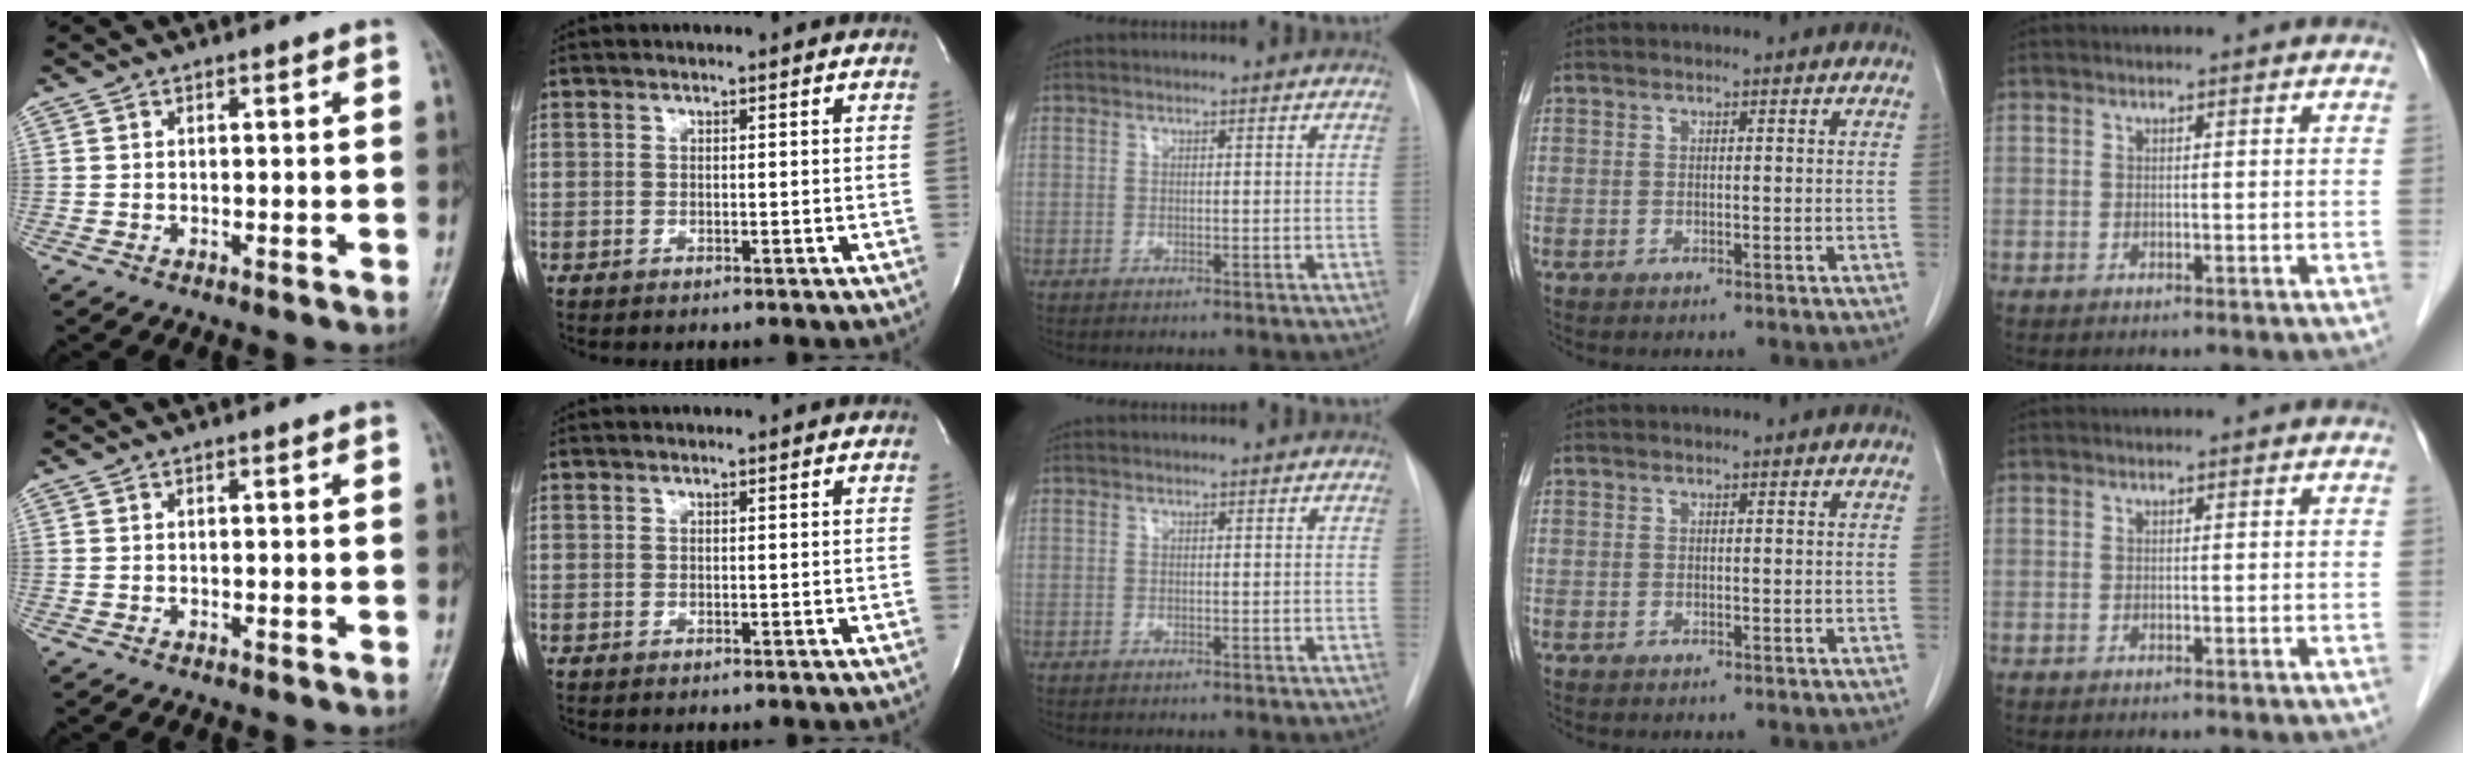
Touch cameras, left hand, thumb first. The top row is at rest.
{}